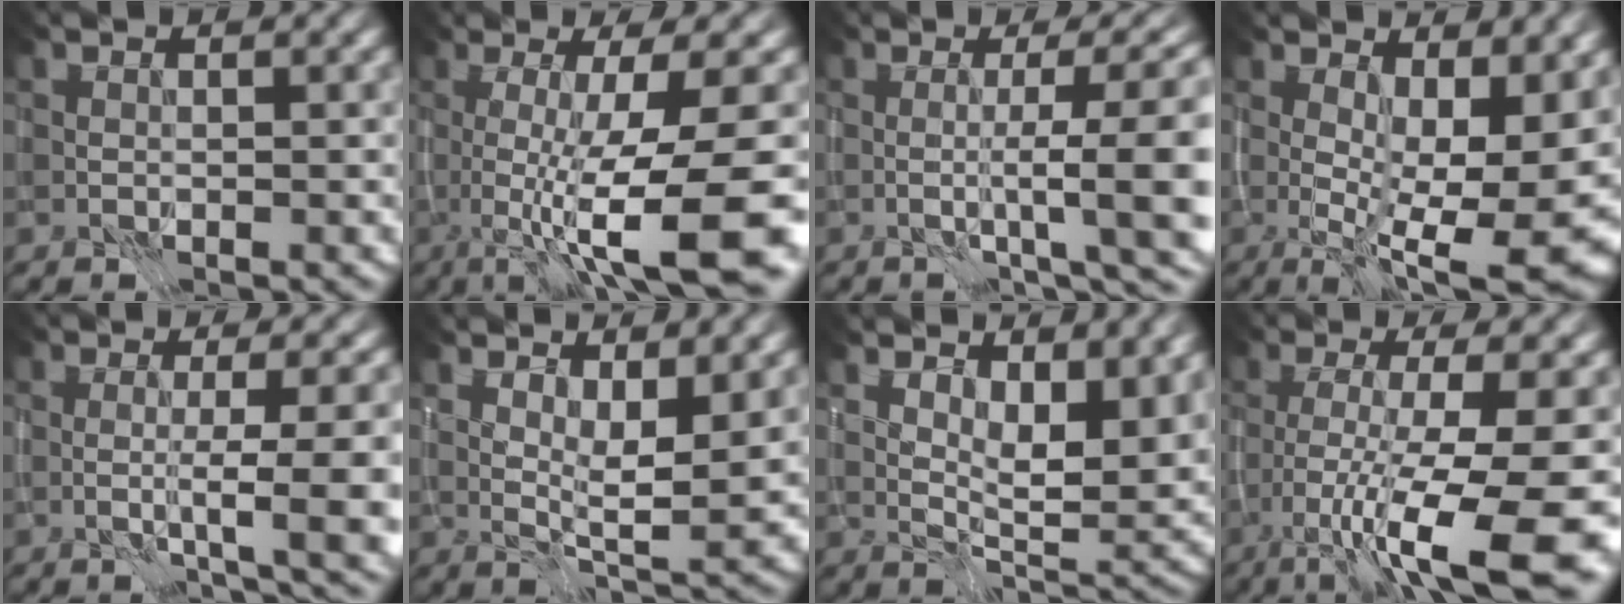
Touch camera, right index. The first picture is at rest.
{"total": 11.9, "force": [-2.3, 2.3, 11.5], "torque": [-0.144, -0.011, -0.024]}
{"total": 9.6, "force": [-1.6, 1.9, 9.3], "torque": [-0.106, 0.022, -0.017]}
{"total": 12.8, "force": [0.7, 4.5, 11.9], "torque": [-0.157, -0.004, 0.034]}
{"total": 8.7, "force": [-2.2, 1.9, 8.2], "torque": [-0.097, 0.003, -0.022]}
{"total": 6.3, "force": [2.4, 1.5, 5.7], "torque": [-0.093, -0.010, 0.054]}
{"total": 10.6, "force": [5.2, 4.1, 8.3], "torque": [-0.117, 0.005, 0.085]}
{"total": 13.1, "force": [-5.2, 2.7, 11.7], "torque": [-0.181, -0.015, -0.075]}